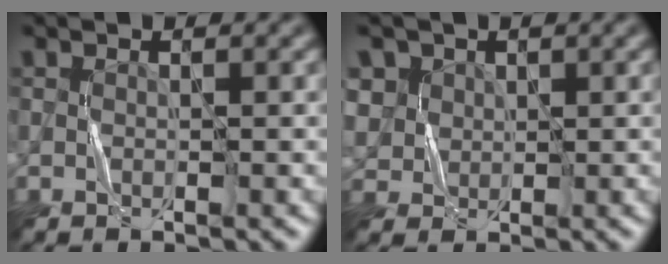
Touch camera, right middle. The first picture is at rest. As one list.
[{"total": 3.6, "force": [1.4, 3.1, 1.0], "torque": [-0.046, 0.005, 0.043]}]